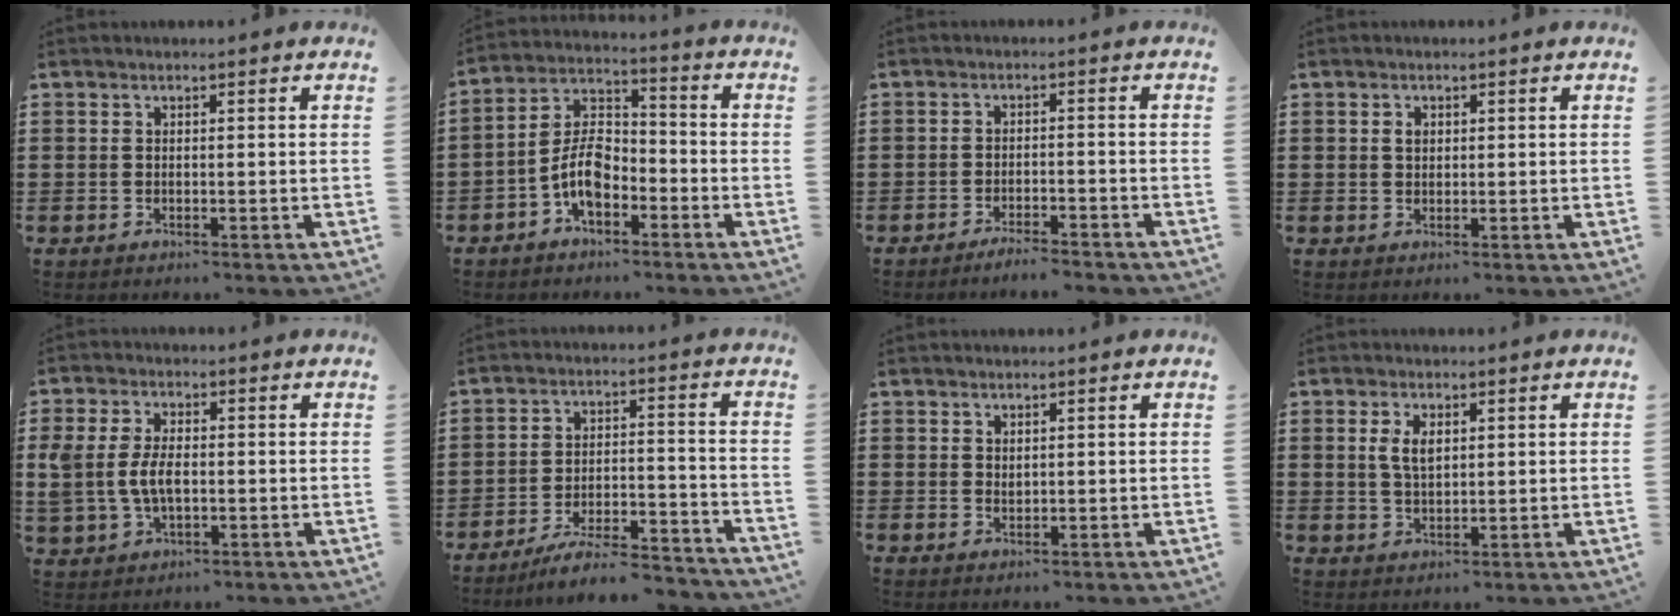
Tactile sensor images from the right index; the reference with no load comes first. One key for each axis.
{"total": 7.5, "fx": -3.4, "fy": 4.0, "fz": 5.3, "tx": -0.126, "ty": 0.008, "tz": -0.071}
{"total": 2.7, "fx": -2.7, "fy": -0.2, "fz": 0.7, "tx": -0.014, "ty": -0.001, "tz": -0.053}
{"total": 1.2, "fx": 0.4, "fy": 0.9, "fz": 0.8, "tx": -0.018, "ty": 0.005, "tz": 0.006}
{"total": 5.5, "fx": -0.2, "fy": 3.2, "fz": 4.4, "tx": -0.114, "ty": 0.000, "tz": -0.013}
{"total": 7.4, "fx": -6.8, "fy": 0.5, "fz": 2.8, "tx": -0.050, "ty": 0.002, "tz": -0.132}
{"total": 0.9, "fx": 0.8, "fy": 0.5, "fz": 0.1, "tx": -0.002, "ty": 0.004, "tz": 0.015}
{"total": 3.7, "fx": 1.0, "fy": 1.7, "fz": 3.1, "tx": -0.065, "ty": 0.007, "tz": 0.017}